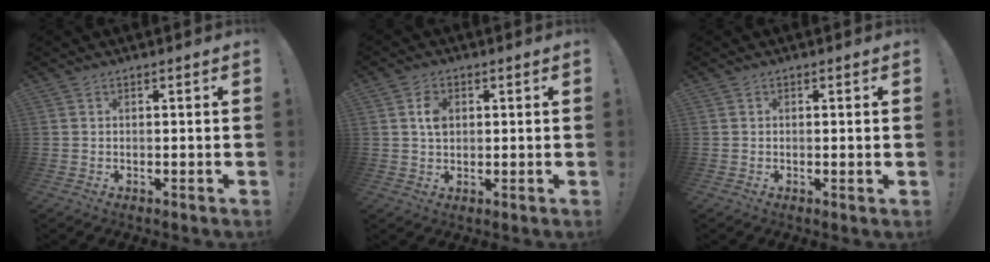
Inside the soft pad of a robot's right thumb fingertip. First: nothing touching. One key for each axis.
{"total": 4.4, "fx": 0.9, "fy": 3.4, "fz": 2.6, "tx": -0.038, "ty": 0.001, "tz": 0.015}
{"total": 0.9, "fx": 0.2, "fy": -0.2, "fz": 0.8, "tx": -0.011, "ty": -0.003, "tz": 0.001}